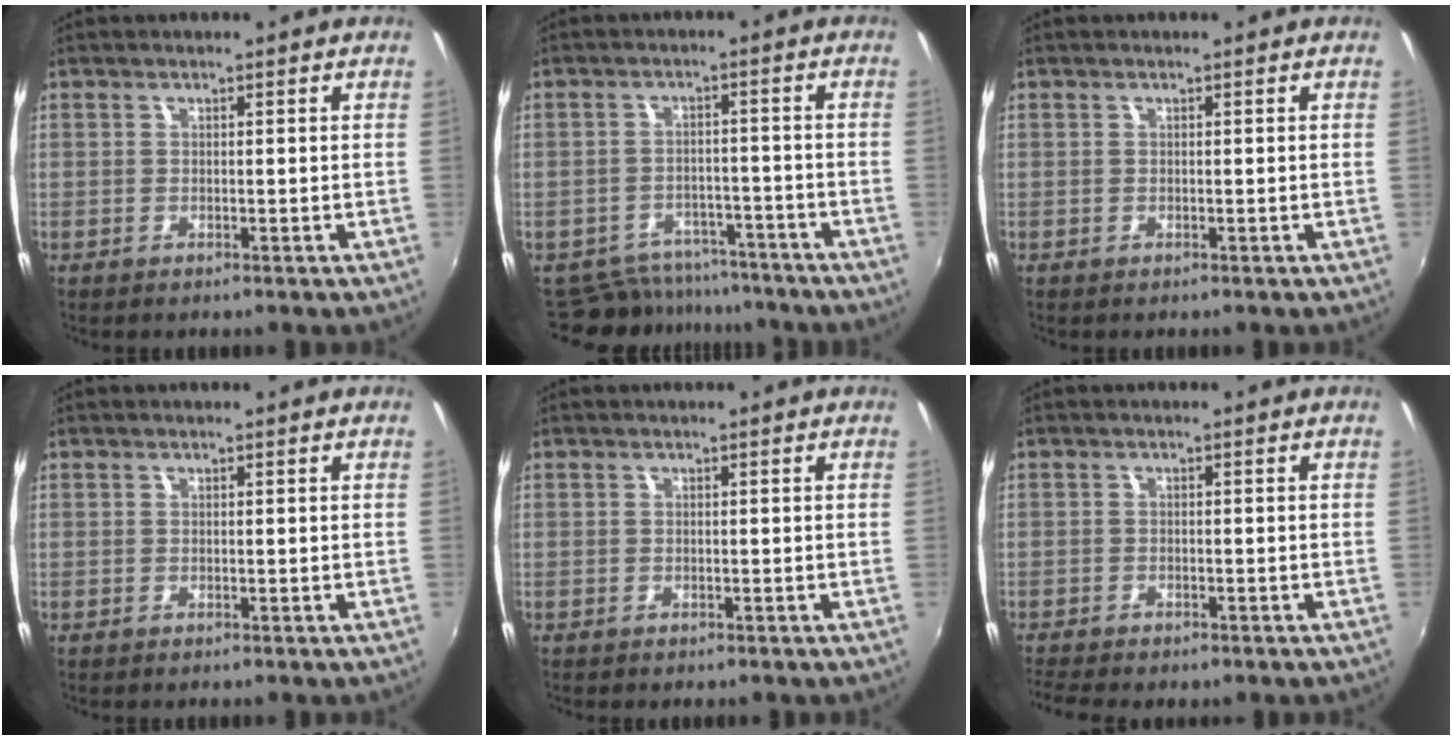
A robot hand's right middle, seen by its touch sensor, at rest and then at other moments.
{"total": 9.8, "force": [-8.9, 4.0, 1.4], "torque": [-0.037, 0.013, -0.121]}
{"total": 0.0}
{"total": 0.0}
{"total": 0.0}
{"total": 5.7, "force": [-4.8, 1.3, 2.8], "torque": [-0.071, -0.028, -0.082]}